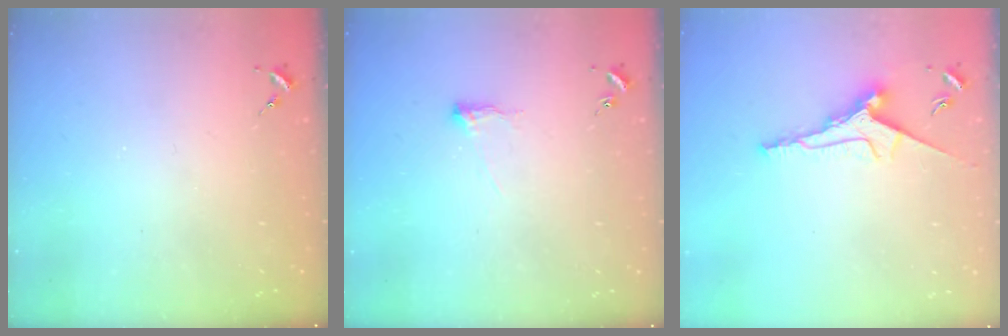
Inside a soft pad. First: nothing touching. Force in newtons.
{"total": 4.7, "press": 4.6, "slide": 0.7}
{"total": 9.2, "press": 9.2, "slide": 0.5}